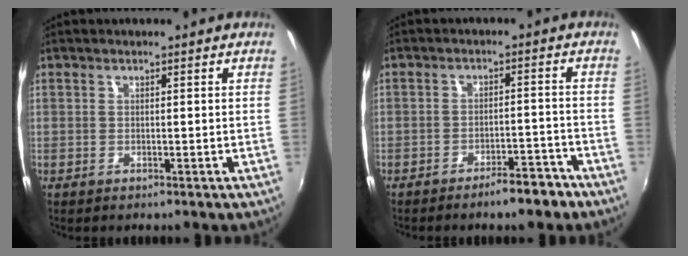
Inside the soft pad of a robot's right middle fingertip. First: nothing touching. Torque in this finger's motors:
{"motor_torque": [0.68, -1.46, 0.19, 0.04]}